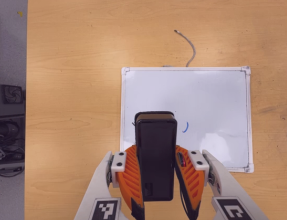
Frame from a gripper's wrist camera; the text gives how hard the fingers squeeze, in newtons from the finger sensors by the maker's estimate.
{"total": 7.3, "left": 6.3, "right": 8.3}